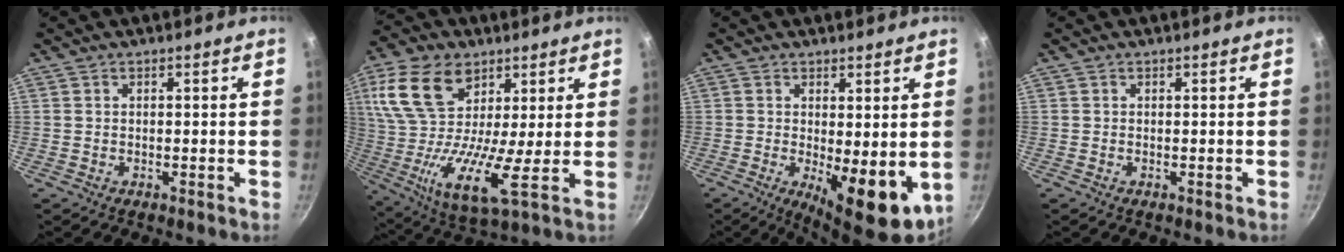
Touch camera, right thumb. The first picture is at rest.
{"total": 20.7, "force": [8.1, 11.0, 15.6], "torque": [-0.307, -0.018, 0.136]}
{"total": 10.4, "force": [-1.1, 3.9, 9.6], "torque": [-0.119, -0.014, -0.003]}
{"total": 0.0}